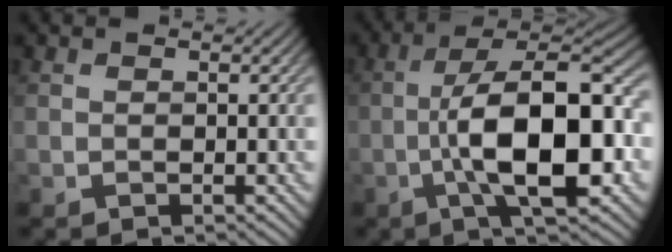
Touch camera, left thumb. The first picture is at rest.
{"total": 14.8, "force": [-2.7, 5.6, 13.4], "torque": [-0.220, 0.005, -0.051]}